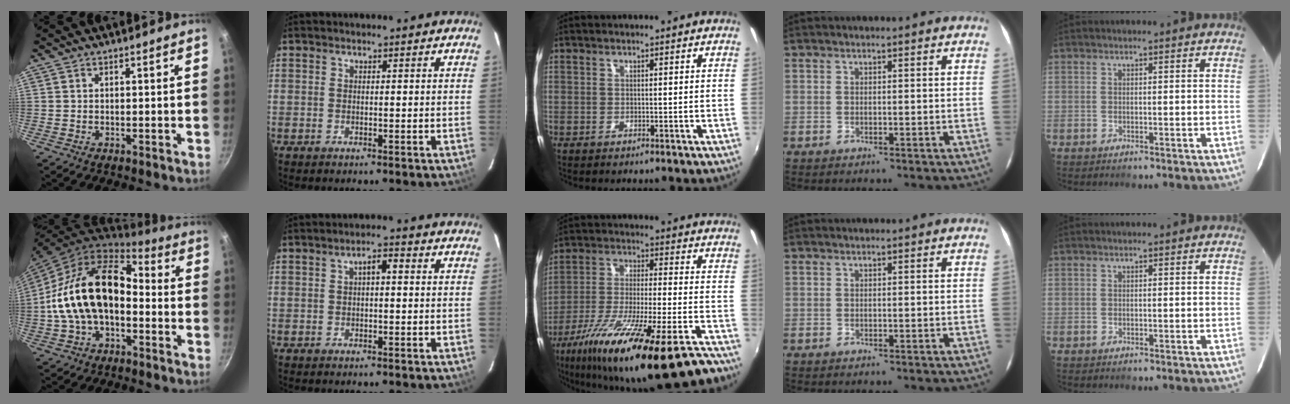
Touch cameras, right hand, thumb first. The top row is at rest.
{"thumb": {"total": 18.8, "force": [-1.6, 12.0, 14.4], "torque": [-0.239, 0.051, -0.039]}, "index": {"total": 2.7, "force": [0.3, 1.1, 2.4], "torque": [-0.043, 0.013, 0.004]}, "middle": {"total": 27.0, "force": [-19.7, 3.1, 18.2], "torque": [-0.317, -0.071, -0.311]}}